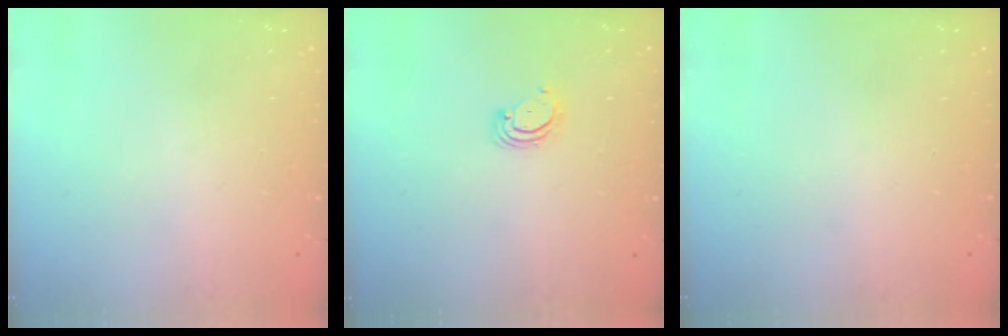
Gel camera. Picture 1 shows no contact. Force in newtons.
{"total": 2.9, "press": 2.9, "slide": 0.3}
{"total": 0.0}